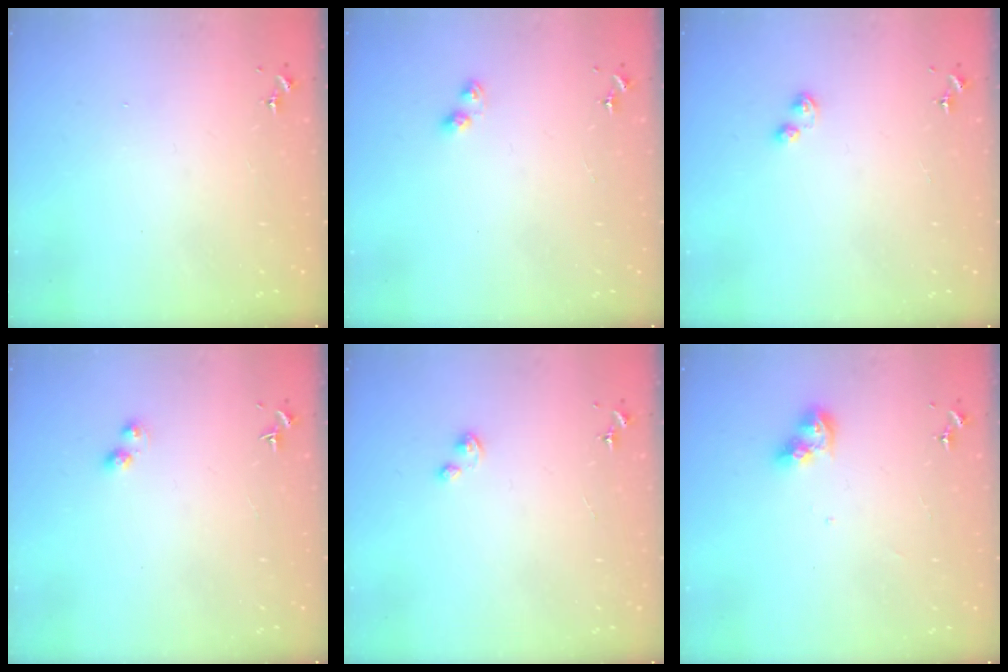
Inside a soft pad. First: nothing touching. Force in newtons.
{"total": 2.8, "press": 2.7, "slide": 0.4}
{"total": 2.9, "press": 2.8, "slide": 0.7}
{"total": 3.2, "press": 3.2, "slide": 0.5}
{"total": 2.1, "press": 2.0, "slide": 0.5}
{"total": 8.2, "press": 8.2, "slide": 0.5}